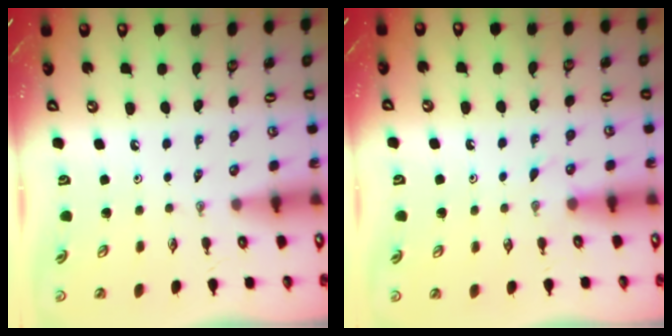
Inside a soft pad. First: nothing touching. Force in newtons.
{"total": 3.6, "press": 3.5, "slide": 0.4}